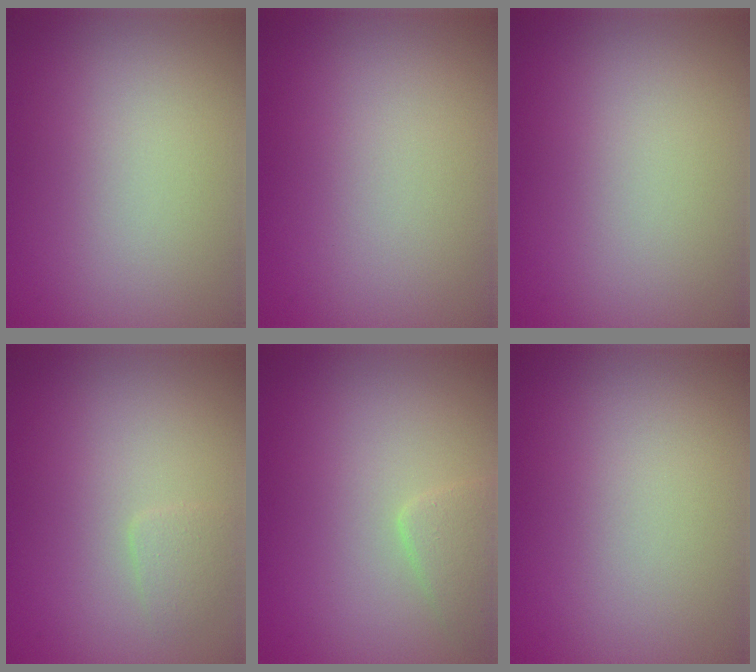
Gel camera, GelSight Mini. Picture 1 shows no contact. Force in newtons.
{"total": 0.0}
{"total": 0.0}
{"total": 1.2, "press": 1.2, "slide": 0.0}
{"total": 1.8, "press": 1.8, "slide": 0.1}
{"total": 0.0}